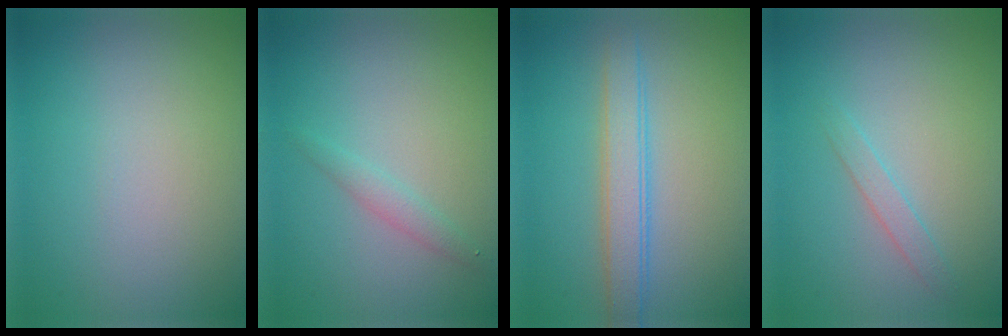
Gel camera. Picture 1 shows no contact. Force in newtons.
{"total": 1.3, "press": 1.3, "slide": 0.0}
{"total": 3.2, "press": 3.2, "slide": 0.1}
{"total": 1.2, "press": 1.2, "slide": 0.1}